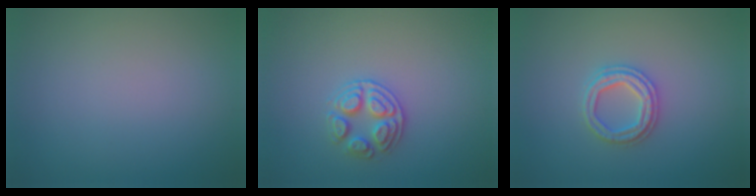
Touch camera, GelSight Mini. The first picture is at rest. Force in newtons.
{"total": 2.8, "press": 2.7, "slide": 0.7}
{"total": 2.4, "press": 2.4, "slide": 0.3}